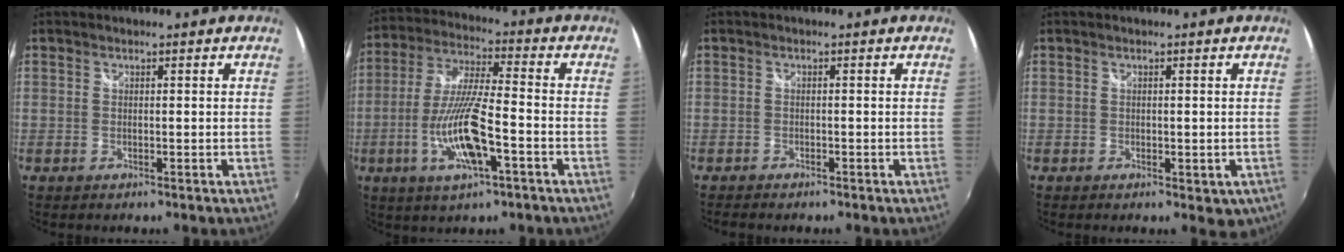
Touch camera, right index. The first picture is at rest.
{"total": 13.9, "force": [-5.1, 2.9, 12.6], "torque": [-0.259, -0.012, -0.095]}
{"total": 2.7, "force": [-2.4, 0.9, 1.0], "torque": [-0.029, -0.015, -0.041]}
{"total": 3.0, "force": [-0.9, 1.9, 2.2], "torque": [-0.030, -0.008, -0.010]}